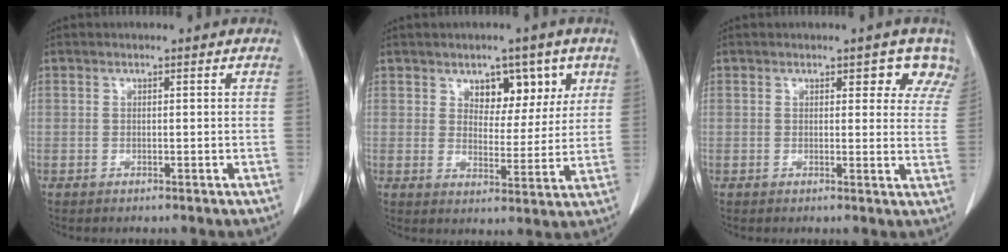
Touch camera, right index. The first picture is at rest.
{"total": 6.9, "force": [3.7, 4.2, 4.1], "torque": [-0.045, 0.008, 0.059]}
{"total": 4.7, "force": [3.6, 2.3, 1.9], "torque": [0.001, -0.006, 0.025]}